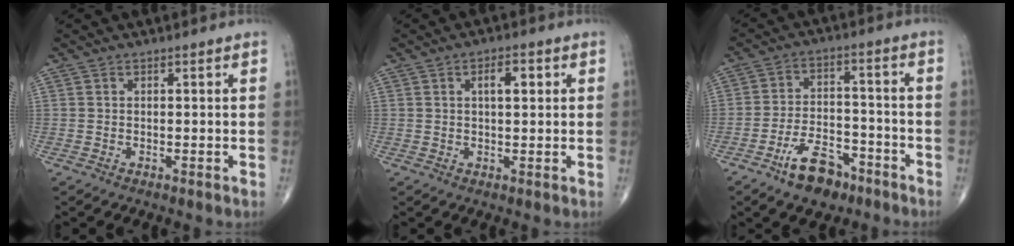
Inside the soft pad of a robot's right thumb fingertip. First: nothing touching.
{"total": 3.8, "force": [1.1, 1.6, 3.2], "torque": [-0.043, 0.002, 0.014]}
{"total": 9.9, "force": [-6.4, 5.2, 5.5], "torque": [-0.074, 0.046, -0.111]}